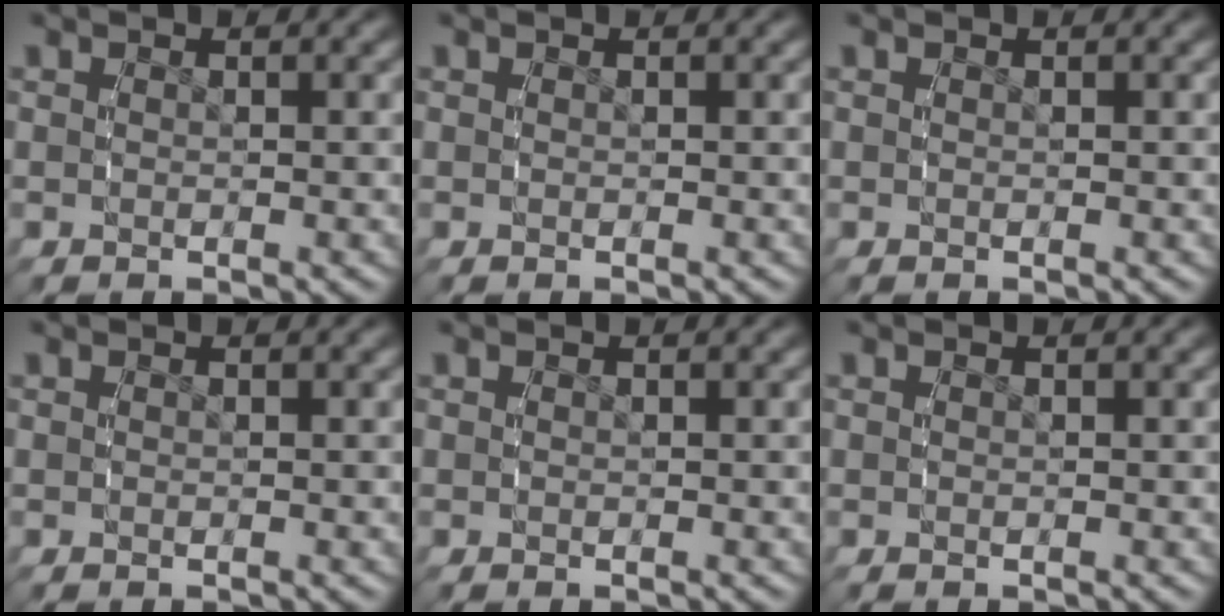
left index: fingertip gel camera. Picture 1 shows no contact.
{"total": 0.0}
{"total": 0.0}
{"total": 0.0}
{"total": 0.0}
{"total": 0.0}